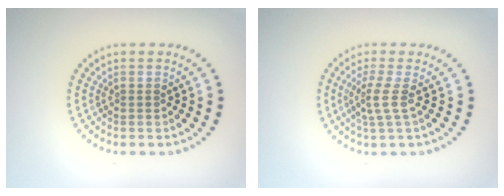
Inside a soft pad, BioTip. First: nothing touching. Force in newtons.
{"total": 2.2, "press": 1.5, "slide": 1.6}